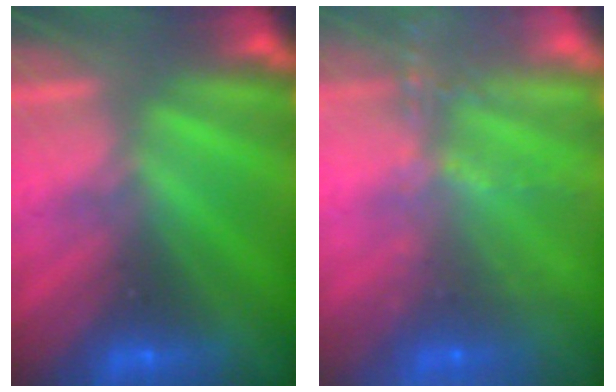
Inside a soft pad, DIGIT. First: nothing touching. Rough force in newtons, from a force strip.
{"total": 10.8}